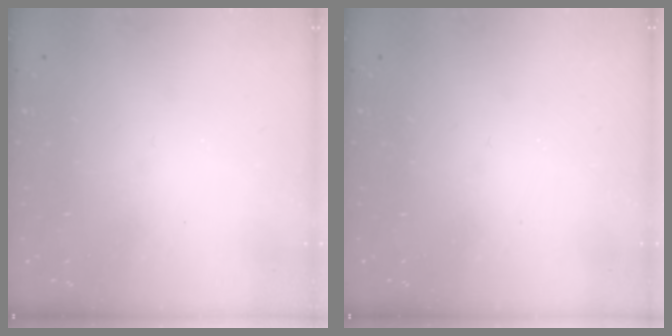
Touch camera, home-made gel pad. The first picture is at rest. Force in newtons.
{"total": 0.0}